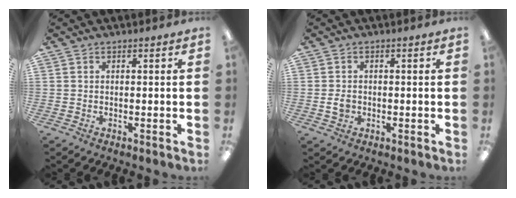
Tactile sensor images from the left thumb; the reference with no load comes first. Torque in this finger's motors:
{"motor_torque": [-0.32, 0.31, 0.28, -0.30, 0.03]}